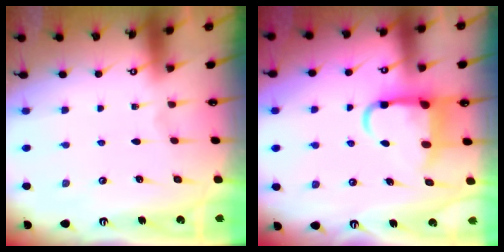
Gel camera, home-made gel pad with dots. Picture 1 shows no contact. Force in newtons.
{"total": 8.7, "press": 8.6, "slide": 1.4}